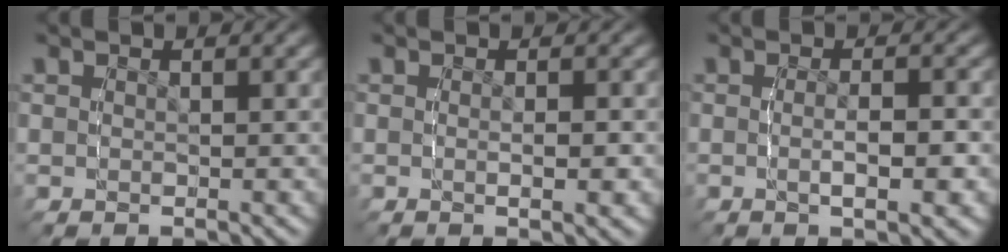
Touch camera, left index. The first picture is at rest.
{"total": 1.1, "force": [-0.3, 0.0, 1.0], "torque": [-0.020, -0.003, -0.005]}
{"total": 2.5, "force": [-1.0, 0.5, 2.3], "torque": [-0.039, -0.003, -0.018]}